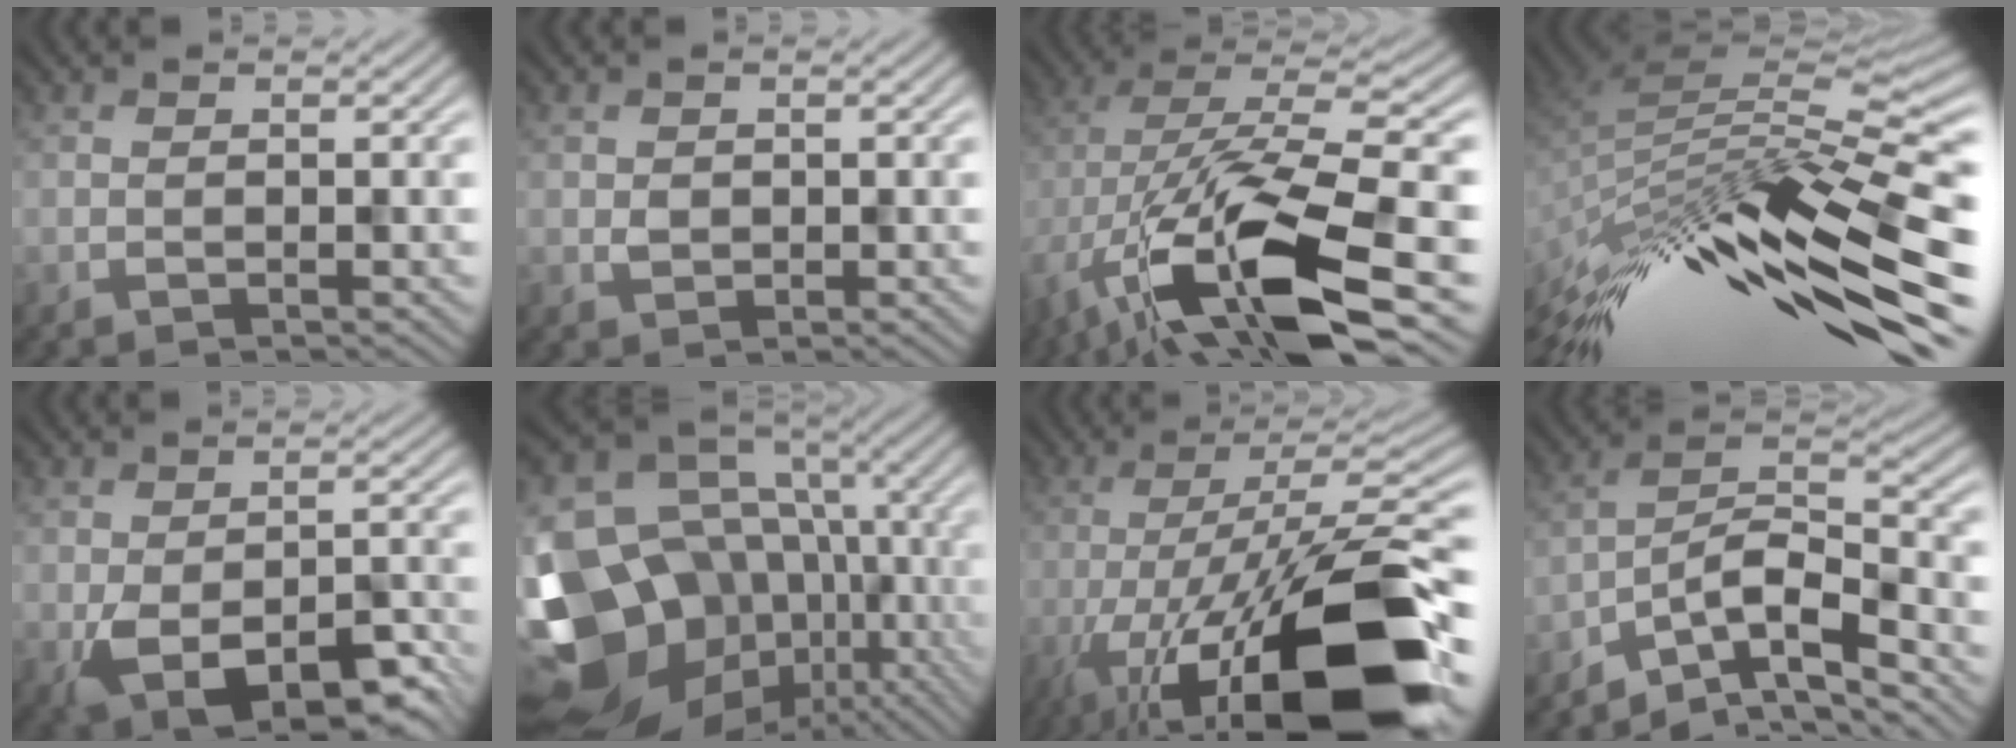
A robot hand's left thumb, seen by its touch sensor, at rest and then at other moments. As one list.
[{"total": 1.0, "force": [0.2, 0.8, -0.5], "torque": [0.003, -0.007, 0.011]}, {"total": 15.3, "force": [-5.8, 6.6, 12.6], "torque": [-0.266, -0.010, -0.092]}, {"total": 15.3, "force": [-8.9, 4.1, 11.8], "torque": [-0.242, 0.010, -0.150]}, {"total": 8.2, "force": [-3.7, 4.5, 5.7], "torque": [-0.107, -0.028, -0.039]}, {"total": 19.0, "force": [-3.4, 15.2, 10.8], "torque": [-0.265, -0.006, -0.011]}, {"total": 19.7, "force": [-10.3, 6.1, 15.6], "torque": [-0.270, -0.016, -0.159]}, {"total": 9.3, "force": [-7.4, 2.5, 5.0], "torque": [-0.095, 0.000, -0.135]}]